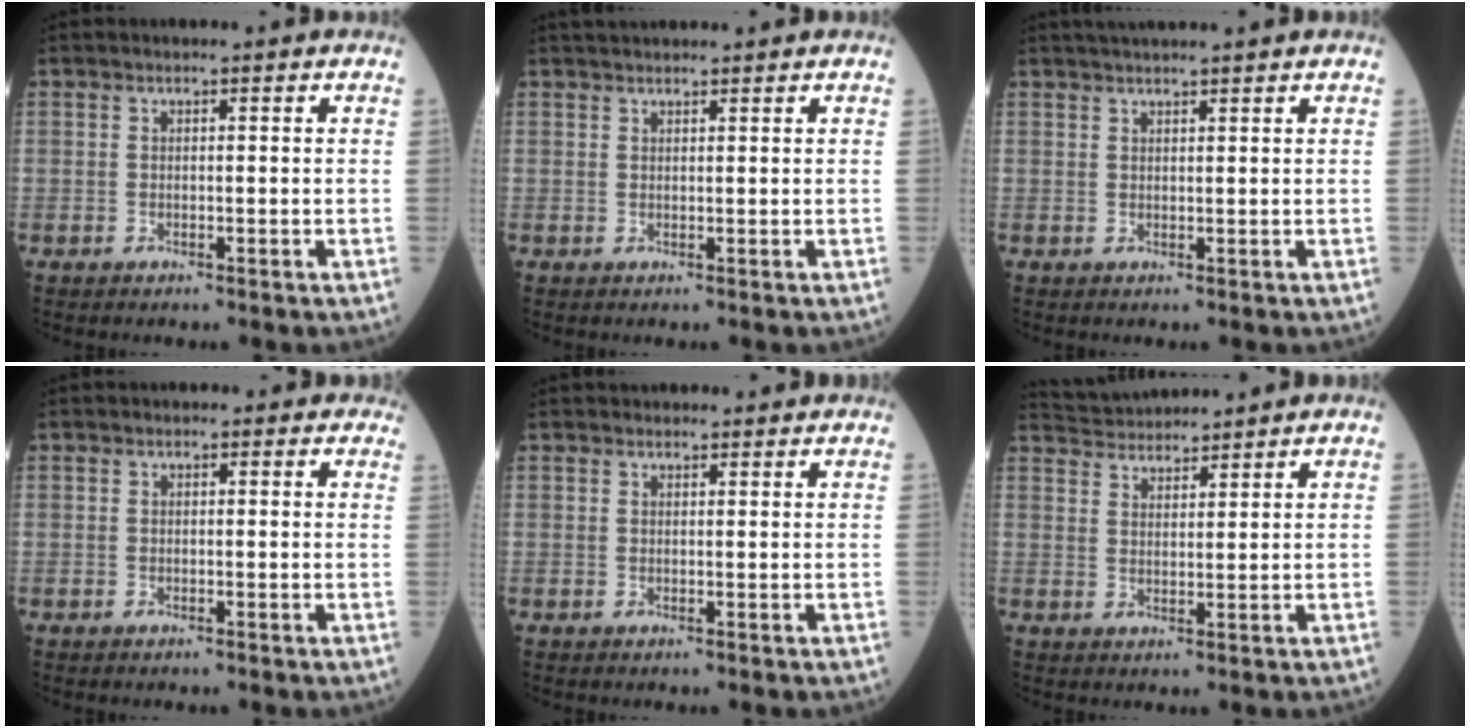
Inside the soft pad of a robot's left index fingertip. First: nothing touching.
{"total": 3.5, "force": [3.3, 0.3, 1.2], "torque": [-0.015, 0.035, 0.053]}
{"total": 5.4, "force": [4.7, -0.4, 2.6], "torque": [-0.034, 0.030, 0.070]}
{"total": 1.2, "force": [0.9, 0.8, 0.1], "torque": [0.004, -0.003, -0.005]}
{"total": 3.2, "force": [3.1, 0.8, 0.4], "torque": [-0.003, 0.026, 0.038]}
{"total": 5.8, "force": [5.8, 0.3, 0.5], "torque": [-0.019, 0.034, 0.106]}